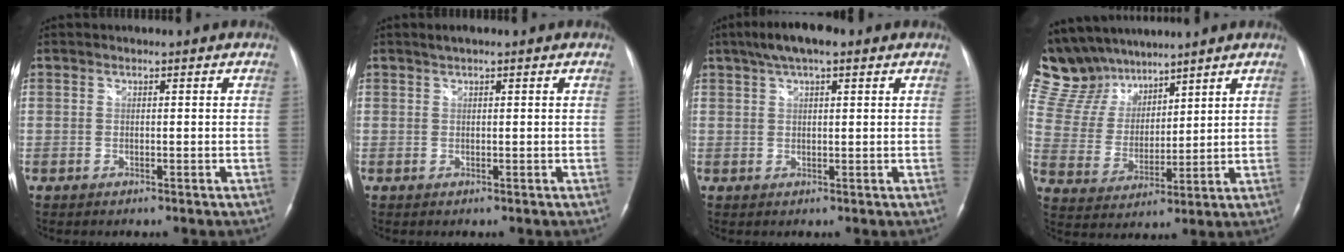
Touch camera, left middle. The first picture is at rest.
{"total": 1.3, "force": [0.9, 0.1, 0.9], "torque": [-0.019, 0.012, 0.017]}
{"total": 6.9, "force": [4.6, 1.7, 4.9], "torque": [-0.090, 0.028, 0.073]}
{"total": 13.3, "force": [11.7, 5.5, 3.2], "torque": [-0.078, 0.027, 0.234]}